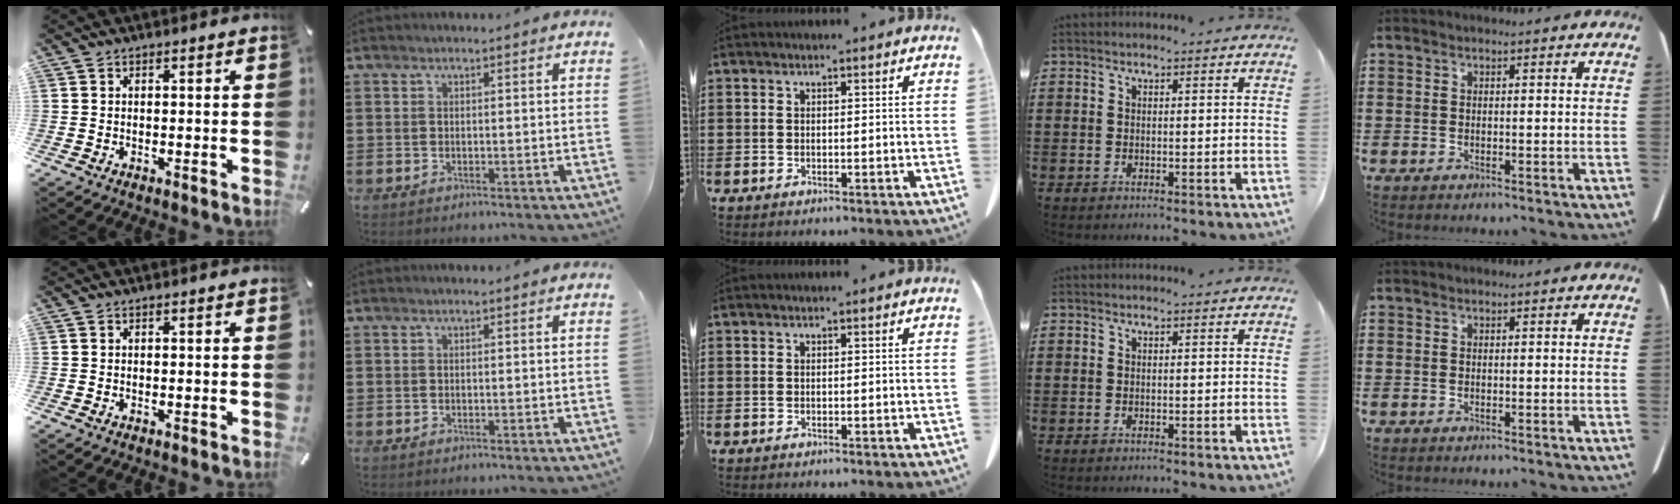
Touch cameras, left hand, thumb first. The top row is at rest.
{}